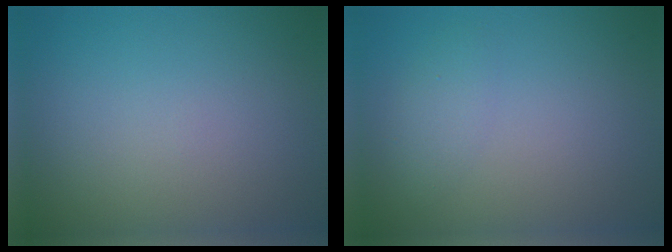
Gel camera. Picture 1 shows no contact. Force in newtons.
{"total": 1.5, "press": 1.5, "slide": 0.1}